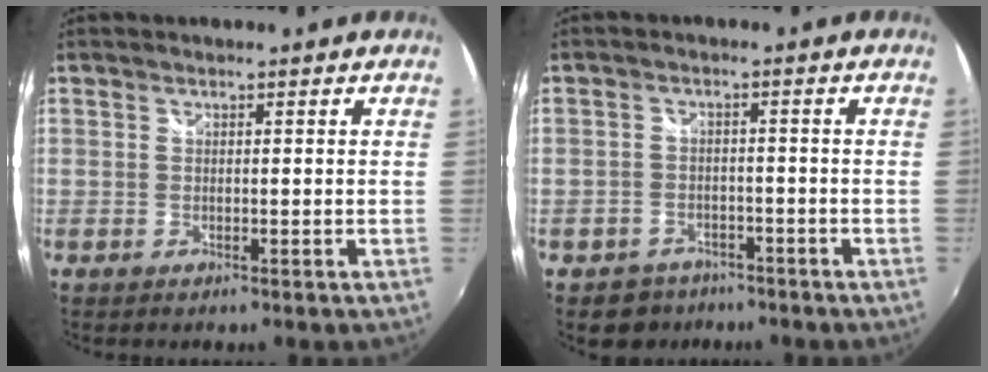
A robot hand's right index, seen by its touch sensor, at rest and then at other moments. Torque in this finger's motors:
{"motor_torque": [0.42, -0.29, 0.17, 0.00]}